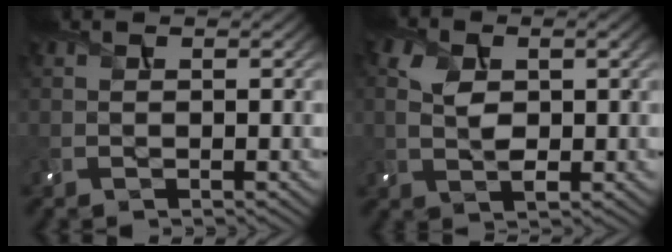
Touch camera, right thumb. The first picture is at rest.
{"total": 4.5, "force": [0.5, 2.6, 3.6], "torque": [-0.081, 0.000, 0.012]}